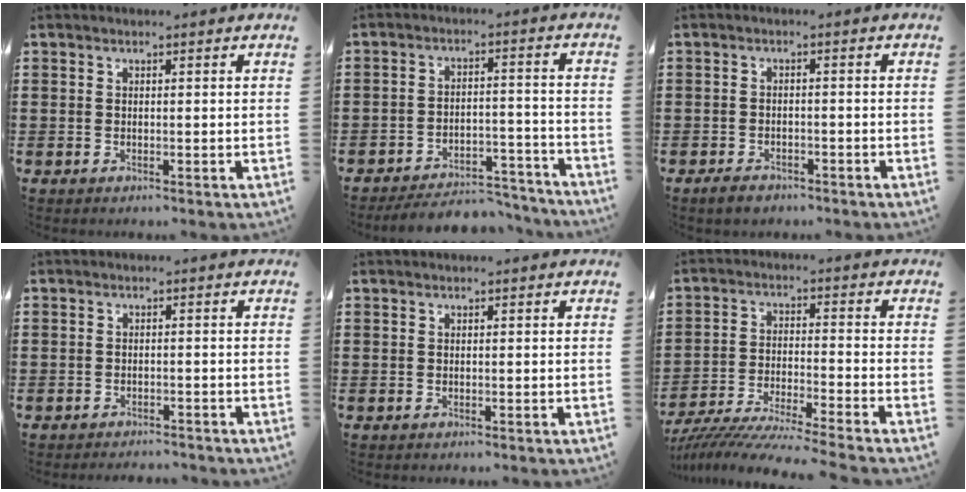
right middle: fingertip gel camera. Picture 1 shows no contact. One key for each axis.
{"total": 5.6, "fx": -5.4, "fy": 0.8, "fz": 1.2, "tx": -0.023, "ty": 0.009, "tz": -0.108}
{"total": 1.8, "fx": -1.5, "fy": 0.7, "fz": 0.6, "tx": -0.017, "ty": 0.000, "tz": -0.031}
{"total": 1.9, "fx": -1.9, "fy": 0.1, "fz": -0.2, "tx": -0.001, "ty": 0.000, "tz": -0.043}
{"total": 0.0}
{"total": 7.0, "fx": -6.7, "fy": -0.9, "fz": 1.7, "tx": -0.040, "ty": -0.021, "tz": -0.136}